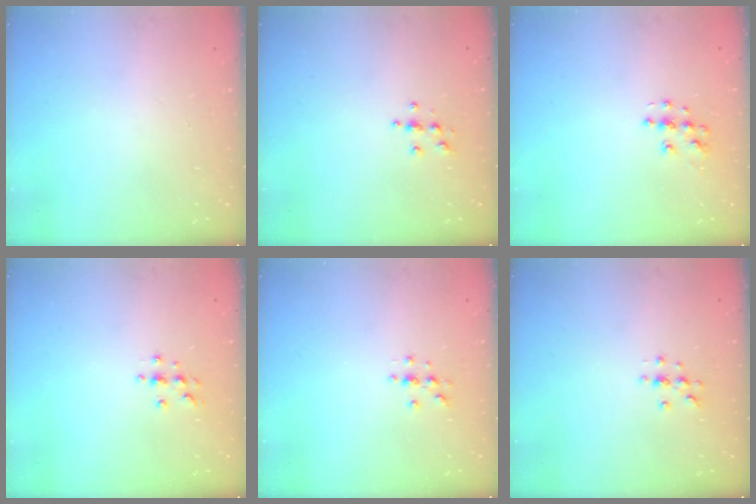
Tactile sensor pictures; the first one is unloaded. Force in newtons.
{"total": 3.8, "press": 3.8, "slide": 0.4}
{"total": 6.7, "press": 6.7, "slide": 0.3}
{"total": 4.0, "press": 3.9, "slide": 0.5}
{"total": 3.0, "press": 3.0, "slide": 0.4}
{"total": 4.2, "press": 4.2, "slide": 0.5}